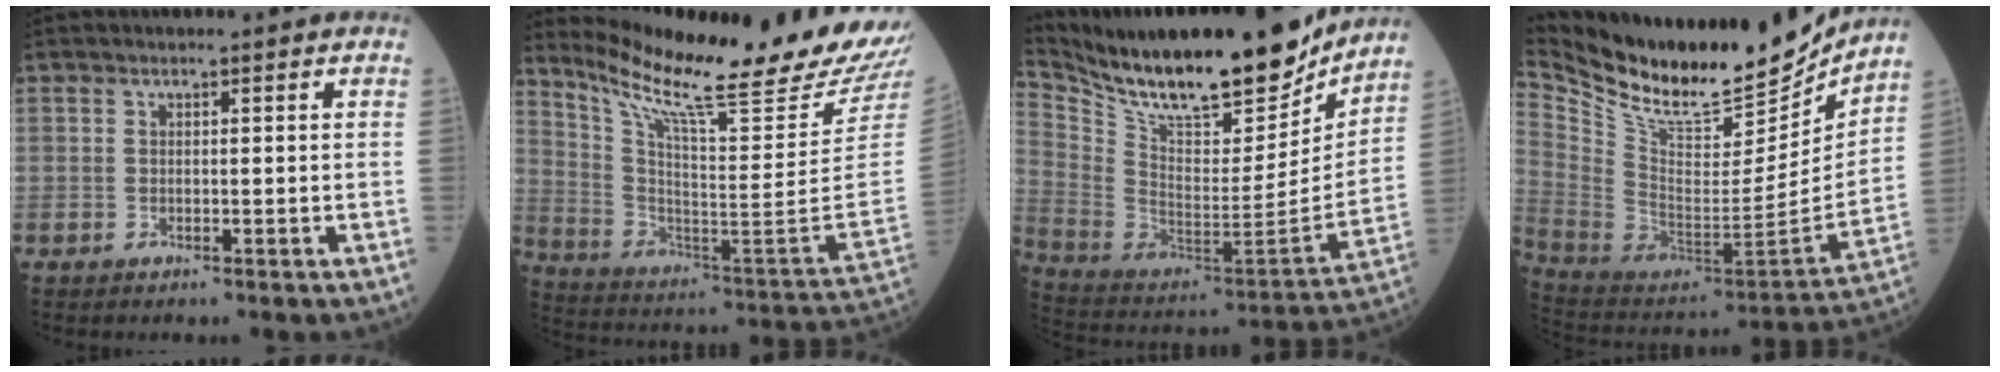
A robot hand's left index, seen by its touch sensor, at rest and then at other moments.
{"total": 26.9, "force": [23.6, -0.8, 12.7], "torque": [-0.228, -0.112, 0.347]}
{"total": 28.0, "force": [23.4, 6.3, 14.0], "torque": [-0.264, -0.025, 0.371]}
{"total": 24.6, "force": [21.9, 5.6, 9.8], "torque": [-0.193, -0.049, 0.357]}